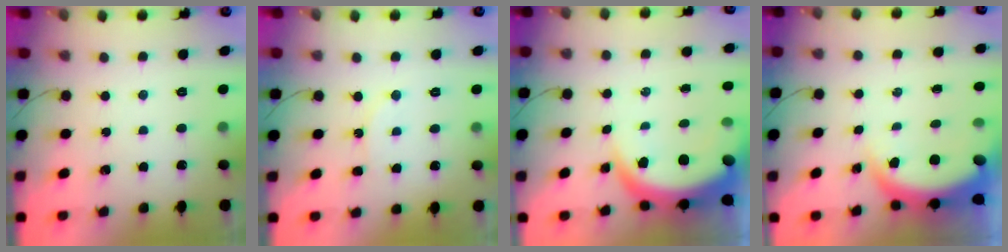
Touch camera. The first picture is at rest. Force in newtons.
{"total": 6.7, "press": 6.3, "slide": 2.3}
{"total": 9.6, "press": 9.6, "slide": 1.1}
{"total": 5.6, "press": 5.6, "slide": 1.0}